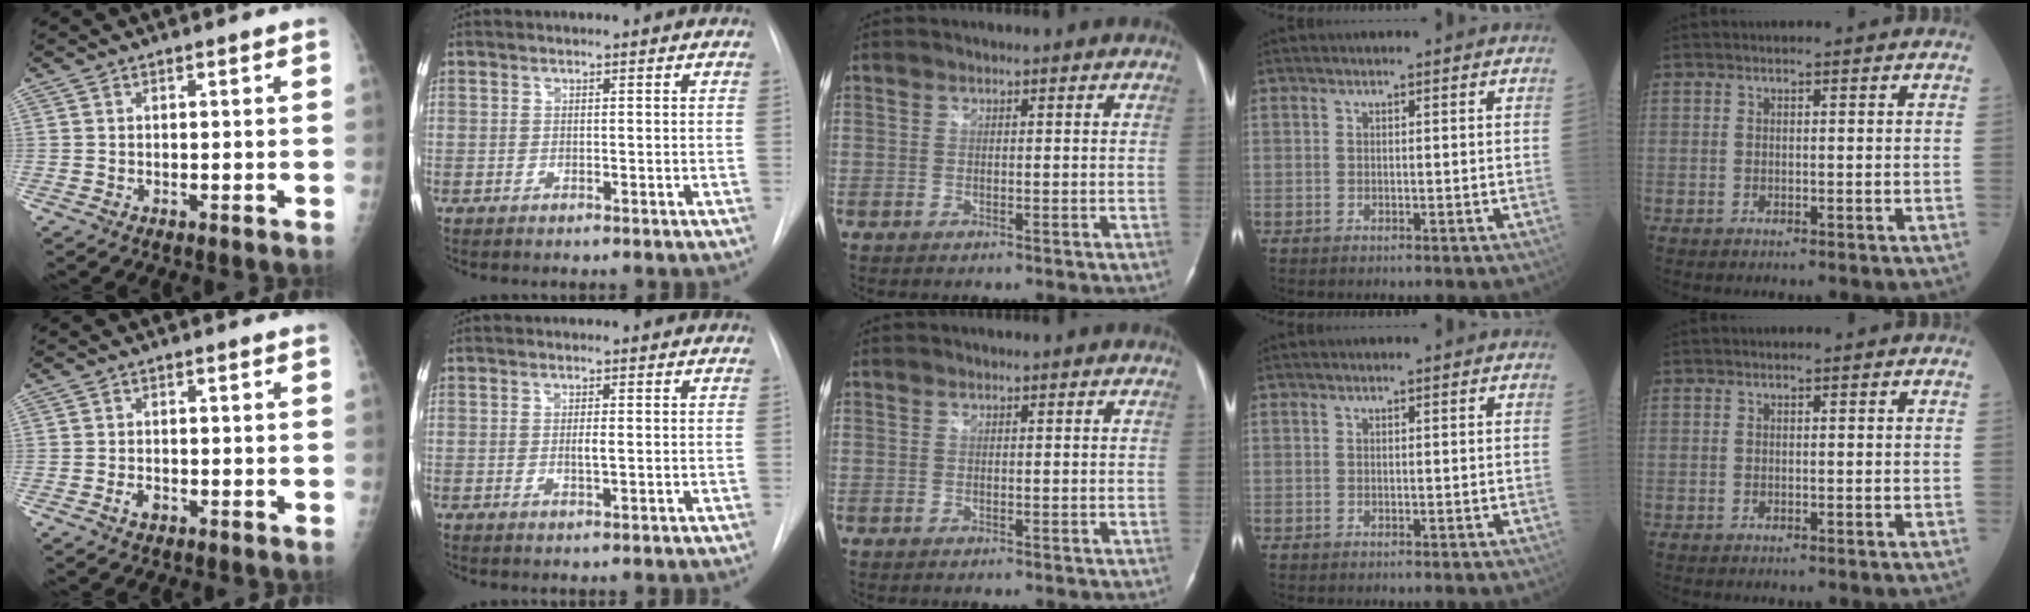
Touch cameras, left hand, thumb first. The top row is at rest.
{"thumb": {"total": 1.7, "force": [-0.8, 1.1, 1.1], "torque": [-0.015, 0.003, -0.014]}, "index": {"total": 1.4, "force": [0.0, 0.2, 1.4], "torque": [-0.028, -0.002, 0.001]}}